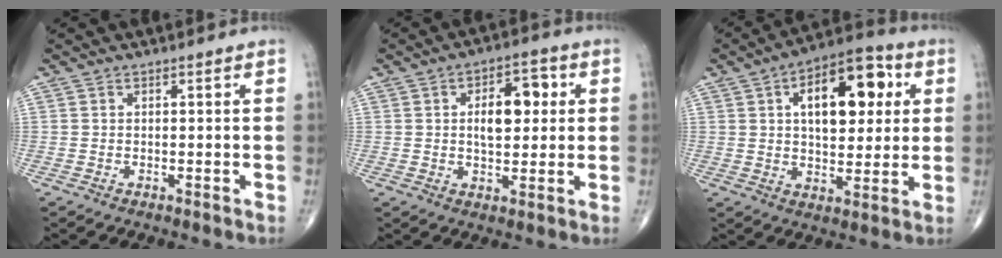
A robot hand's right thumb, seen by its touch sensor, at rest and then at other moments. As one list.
[{"total": 9.1, "force": [1.6, 4.8, 7.5], "torque": [-0.085, 0.006, 0.022]}, {"total": 17.0, "force": [4.6, 8.8, 13.7], "torque": [-0.161, 0.009, 0.065]}]